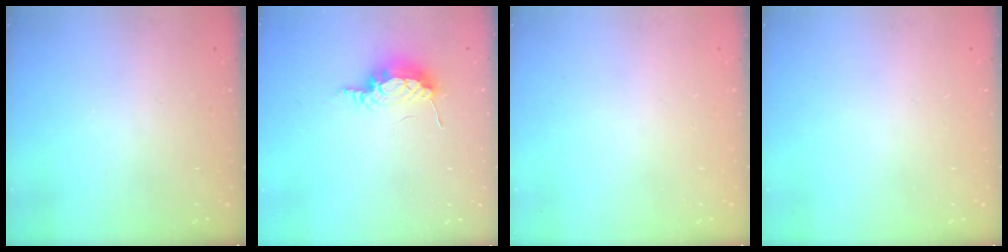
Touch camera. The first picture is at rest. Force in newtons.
{"total": 11.3, "press": 9.0, "slide": 6.9}
{"total": 0.0}
{"total": 0.0}